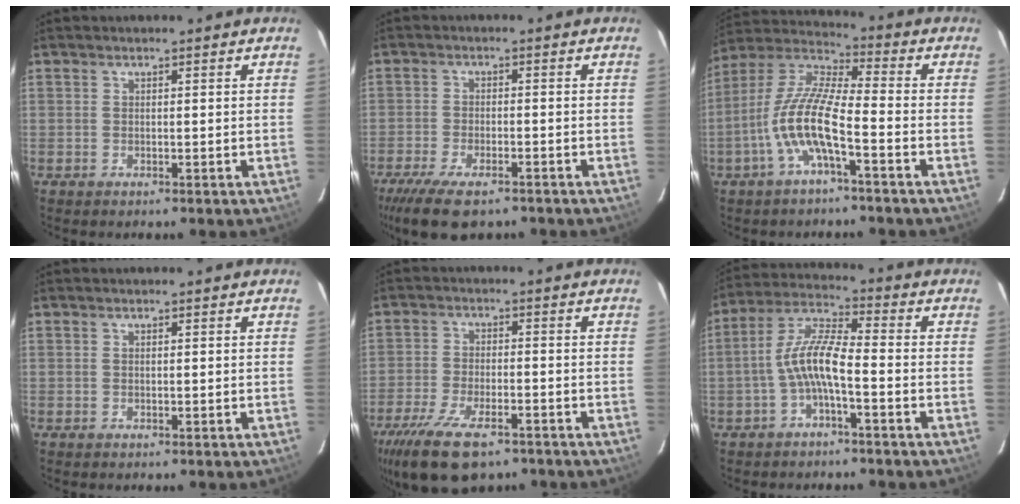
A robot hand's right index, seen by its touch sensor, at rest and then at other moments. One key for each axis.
{"total": 11.6, "fx": -8.5, "fy": 4.2, "fz": 6.7, "tx": -0.160, "ty": -0.036, "tz": -0.148}
{"total": 11.8, "fx": -4.6, "fy": 2.3, "fz": 10.7, "tx": -0.224, "ty": 0.003, "tz": -0.094}
{"total": 0.0}
{"total": 14.9, "fx": -10.2, "fy": 5.8, "fz": 9.2, "tx": -0.206, "ty": -0.040, "tz": -0.177}
{"total": 8.0, "fx": -2.7, "fy": 1.5, "fz": 7.3, "tx": -0.165, "ty": 0.017, "tz": -0.054}